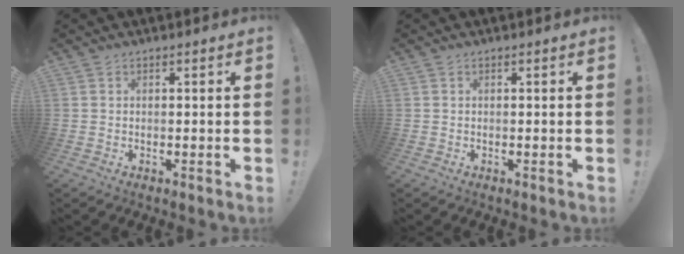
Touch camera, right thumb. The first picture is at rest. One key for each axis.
{"total": 0.0}